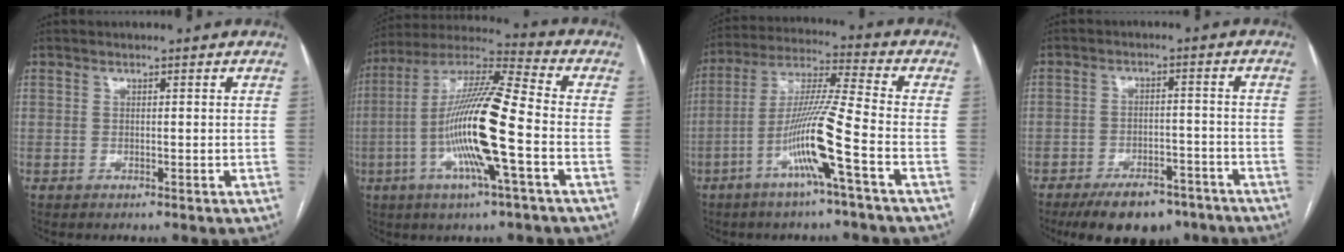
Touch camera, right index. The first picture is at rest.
{"total": 17.0, "force": [-3.9, 0.6, 16.6], "torque": [-0.323, -0.002, -0.080]}
{"total": 12.1, "force": [-4.9, -1.2, 11.0], "torque": [-0.214, 0.003, -0.097]}
{"total": 11.0, "force": [-8.4, 4.7, 5.3], "torque": [-0.074, 0.005, -0.128]}